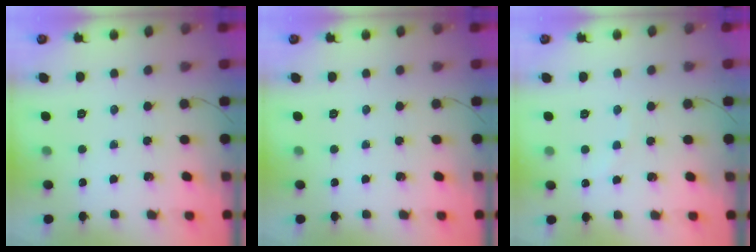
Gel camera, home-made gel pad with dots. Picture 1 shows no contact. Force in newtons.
{"total": 0.0}
{"total": 2.7, "press": 2.6, "slide": 0.5}